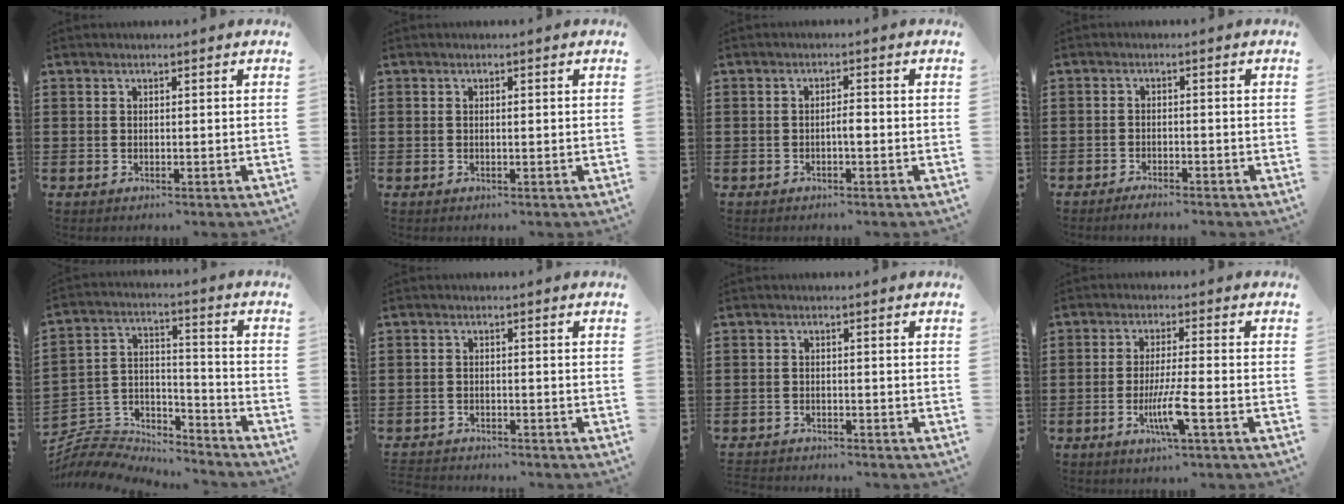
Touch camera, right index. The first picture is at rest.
{"total": 0.6, "force": [0.0, 0.1, 0.6], "torque": [-0.012, -0.002, 0.001]}
{"total": 1.8, "force": [-0.6, 0.4, 1.6], "torque": [-0.032, 0.003, -0.011]}
{"total": 1.7, "force": [-1.6, 0.2, 0.3], "torque": [-0.009, 0.002, -0.032]}
{"total": 7.7, "force": [-7.3, 2.1, 1.3], "torque": [-0.038, 0.008, -0.148]}
{"total": 1.7, "force": [-1.7, 0.1, -0.2], "torque": [-0.003, 0.001, -0.037]}
{"total": 1.6, "force": [-1.6, 0.1, -0.1], "torque": [-0.003, 0.002, -0.035]}
{"total": 6.2, "force": [-2.4, 0.1, 5.7], "torque": [-0.115, -0.019, -0.047]}